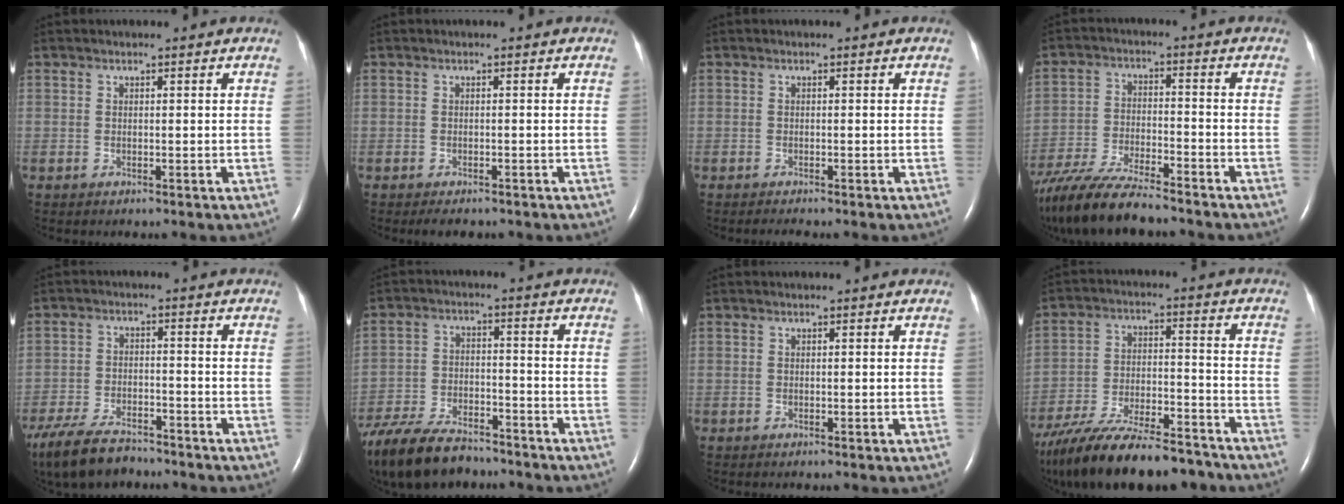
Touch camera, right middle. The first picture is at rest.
{"total": 2.5, "force": [-2.0, 0.9, 1.1], "torque": [-0.016, -0.004, -0.022]}
{"total": 0.8, "force": [-0.7, -0.1, 0.3], "torque": [-0.012, -0.003, -0.013]}
{"total": 15.4, "force": [-13.2, 2.2, 7.7], "torque": [-0.159, -0.033, -0.228]}
{"total": 11.2, "force": [-9.1, 3.8, 5.4], "torque": [-0.105, -0.021, -0.153]}
{"total": 16.3, "force": [-13.2, 5.5, 7.7], "torque": [-0.174, -0.022, -0.221]}
{"total": 0.0}
{"total": 21.9, "force": [-18.5, 5.1, 10.7], "torque": [-0.196, -0.020, -0.294]}